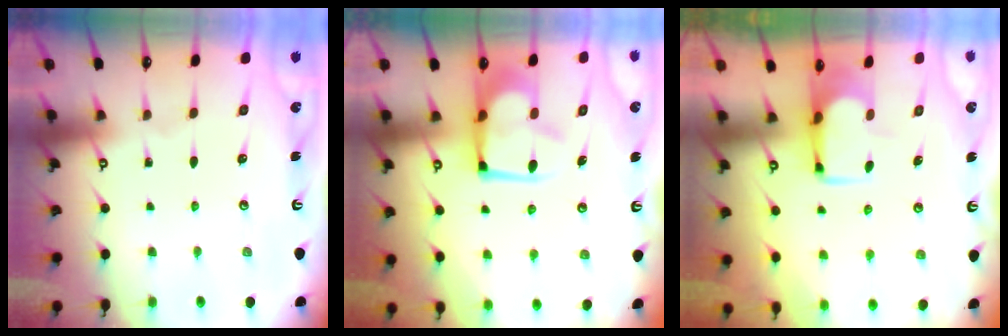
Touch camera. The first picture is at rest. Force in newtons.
{"total": 5.0, "press": 4.9, "slide": 0.8}
{"total": 3.7, "press": 3.7, "slide": 0.3}